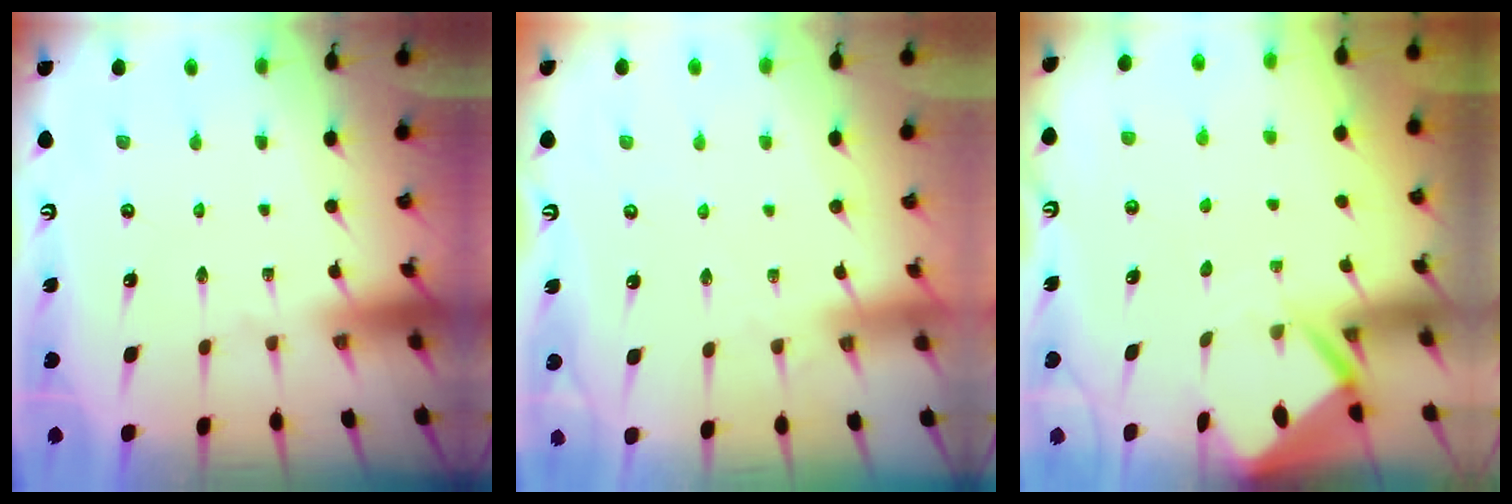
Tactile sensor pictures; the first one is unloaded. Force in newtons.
{"total": 2.1, "press": 2.1, "slide": 0.4}
{"total": 3.3, "press": 3.2, "slide": 0.3}